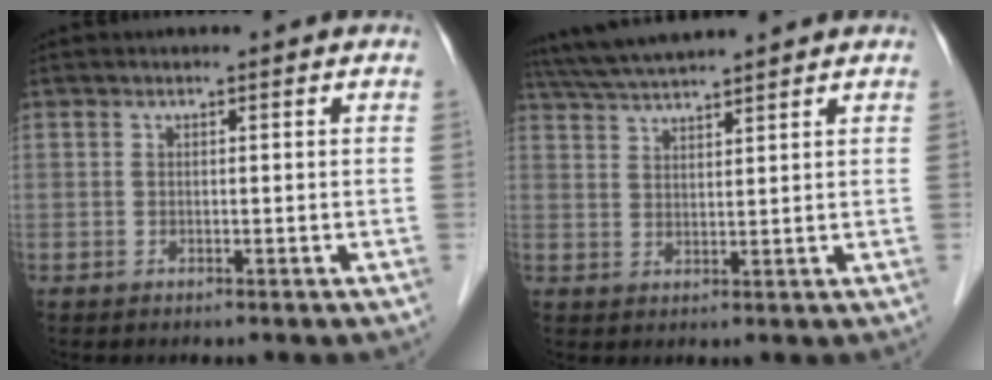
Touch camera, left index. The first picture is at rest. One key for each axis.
{"total": 8.0, "fx": 7.3, "fy": -0.6, "fz": 3.1, "tx": -0.061, "ty": 0.033, "tz": 0.129}